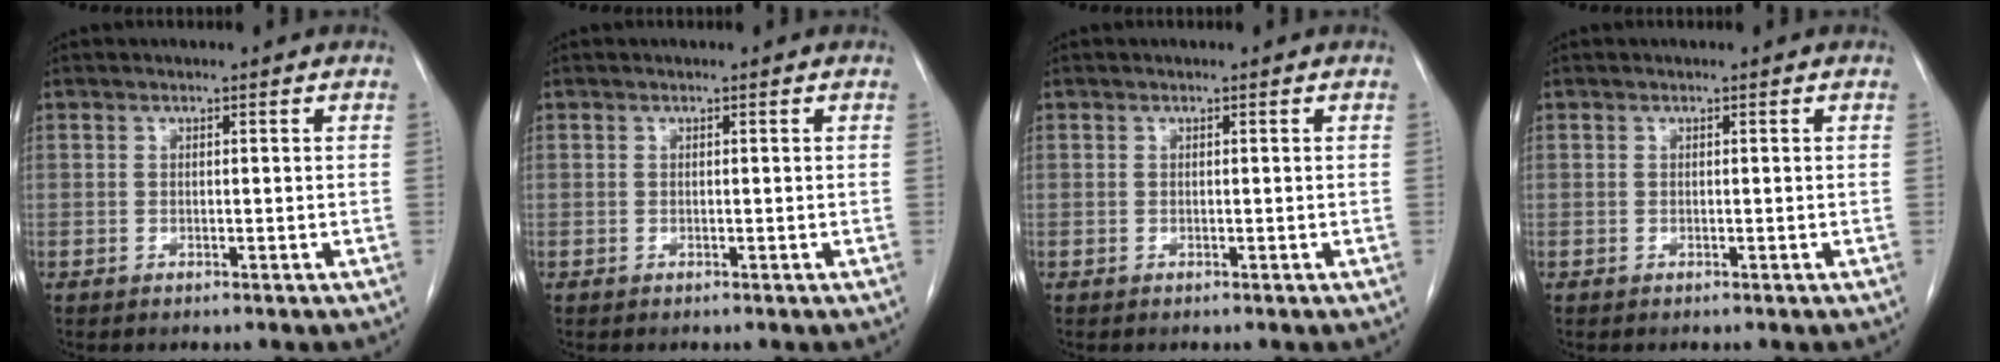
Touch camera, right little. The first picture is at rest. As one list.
[{"total": 0.0}, {"total": 0.0}, {"total": 0.0}]